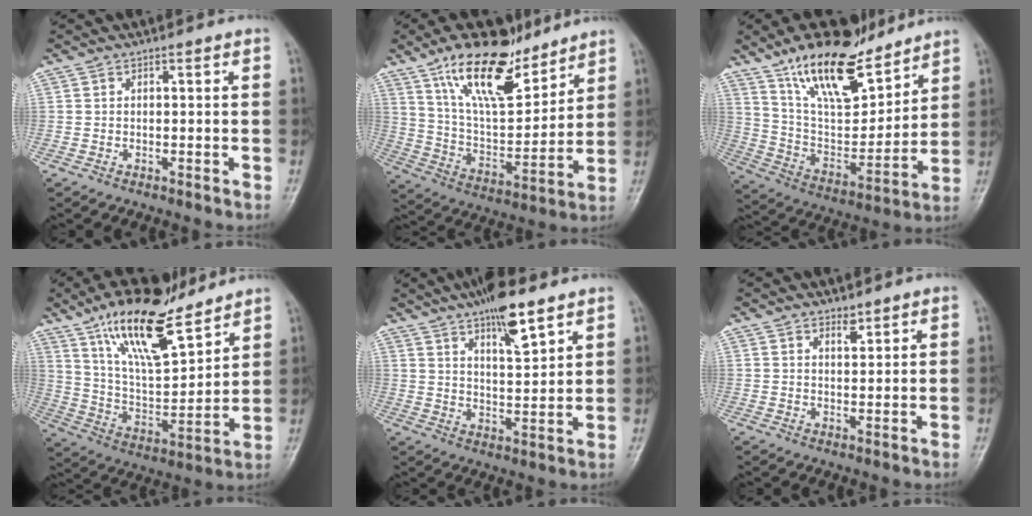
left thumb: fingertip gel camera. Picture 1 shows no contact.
{"total": 18.8, "force": [12.5, 7.6, 11.8], "torque": [-0.159, -0.067, 0.228]}
{"total": 20.4, "force": [14.3, 8.0, 12.2], "torque": [-0.156, -0.079, 0.257]}
{"total": 19.3, "force": [13.3, 6.4, 12.5], "torque": [-0.183, -0.065, 0.244]}
{"total": 10.7, "force": [7.1, 3.0, 7.5], "torque": [-0.106, -0.036, 0.116]}
{"total": 2.0, "force": [1.6, 0.9, 1.0], "torque": [-0.007, -0.012, 0.026]}